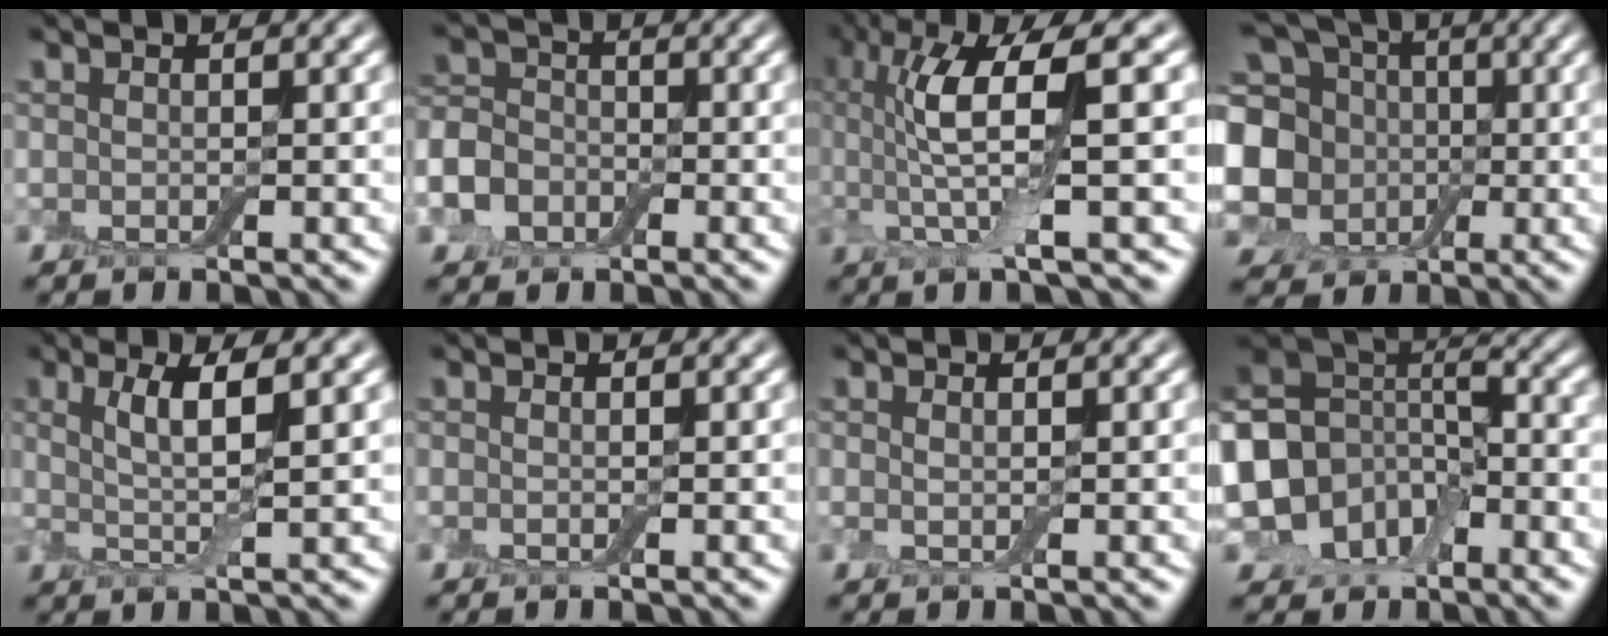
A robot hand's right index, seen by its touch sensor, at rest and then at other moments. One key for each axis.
{"total": 7.3, "fx": -3.3, "fy": 6.0, "fz": 2.7, "tx": -0.059, "ty": -0.015, "tz": -0.089}
{"total": 8.6, "fx": 1.4, "fy": 2.0, "fz": 8.3, "tx": -0.160, "ty": 0.006, "tz": 0.023}
{"total": 12.2, "fx": 0.7, "fy": 10.4, "fz": 6.2, "tx": -0.157, "ty": 0.001, "tz": -0.007}
{"total": 4.2, "fx": 1.0, "fy": 0.7, "fz": 4.0, "tx": -0.081, "ty": -0.005, "tz": 0.019}
{"total": 0.0}
{"total": 0.6, "fx": 0.3, "fy": 0.0, "fz": 0.6, "tx": -0.016, "ty": -0.003, "tz": 0.005}
{"total": 10.1, "fx": -3.9, "fy": 7.3, "fz": 5.8, "tx": -0.120, "ty": -0.002, "tz": -0.090}